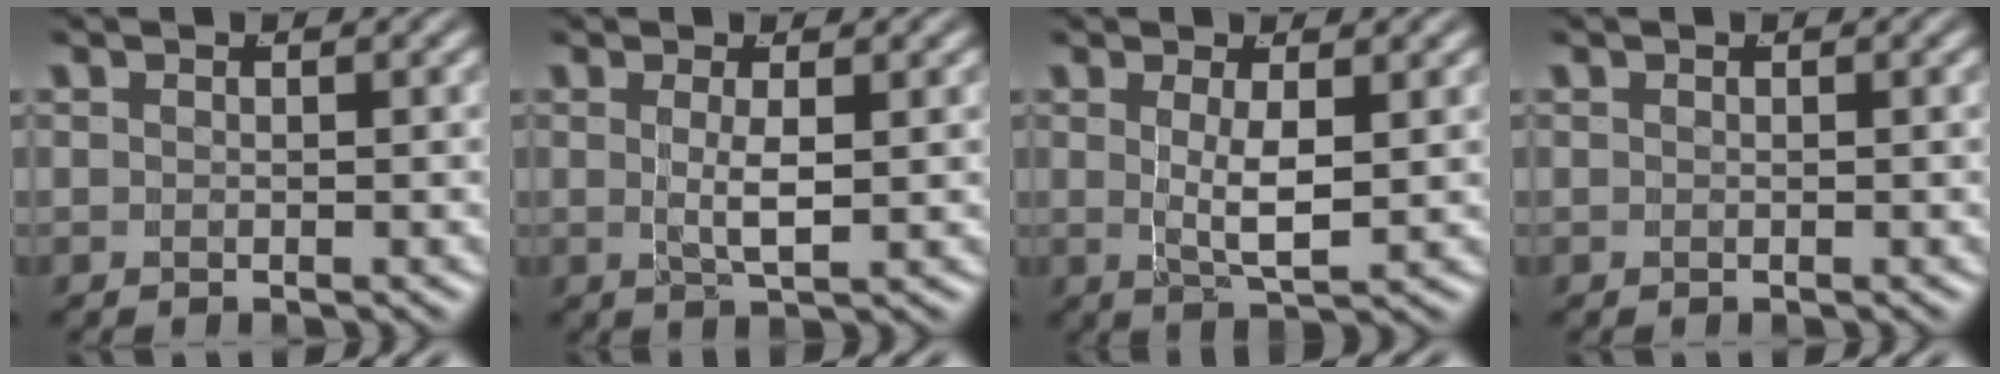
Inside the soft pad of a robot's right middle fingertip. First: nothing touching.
{"total": 2.4, "force": [0.1, 0.0, 2.4], "torque": [-0.048, -0.014, 0.011]}
{"total": 3.4, "force": [0.1, 0.4, 3.4], "torque": [-0.063, -0.017, 0.014]}
{"total": 0.0}